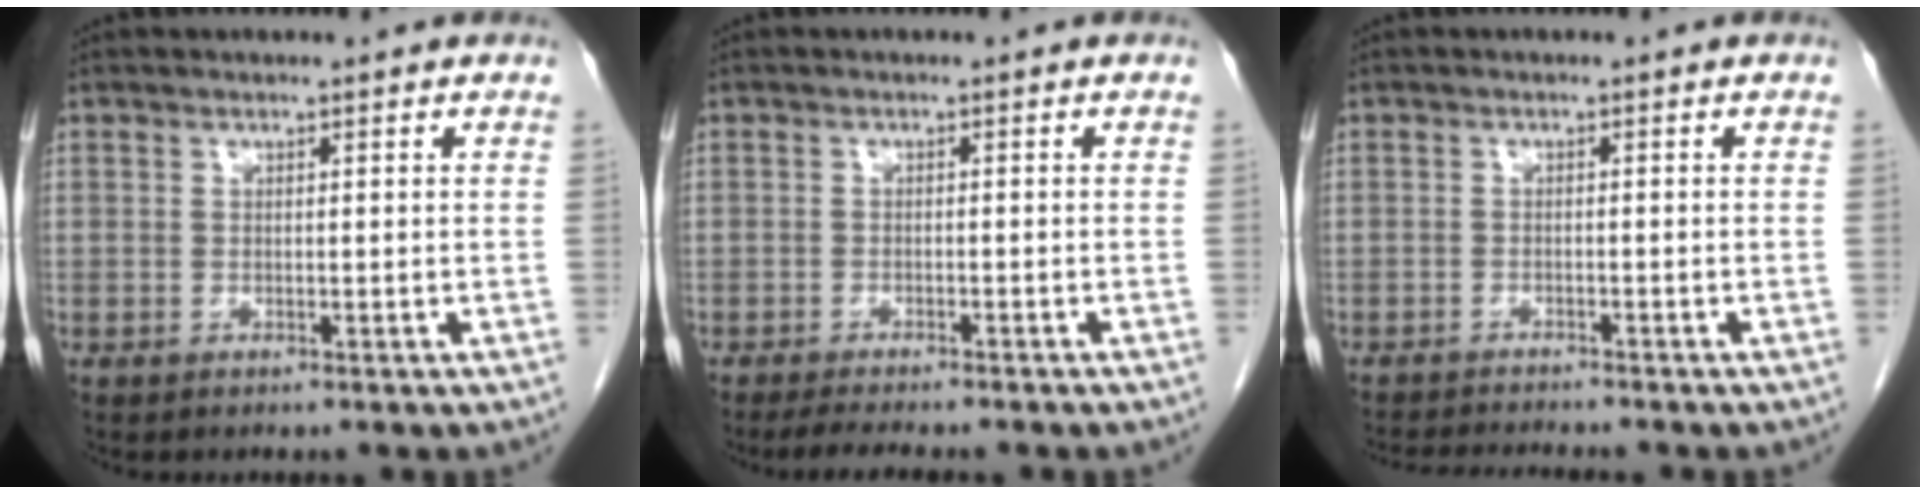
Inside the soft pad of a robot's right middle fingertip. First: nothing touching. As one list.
[{"total": 6.3, "force": [-5.4, 0.7, 3.2], "torque": [-0.043, -0.012, -0.077]}, {"total": 6.7, "force": [-6.3, 0.0, 2.2], "torque": [-0.027, -0.015, -0.099]}]